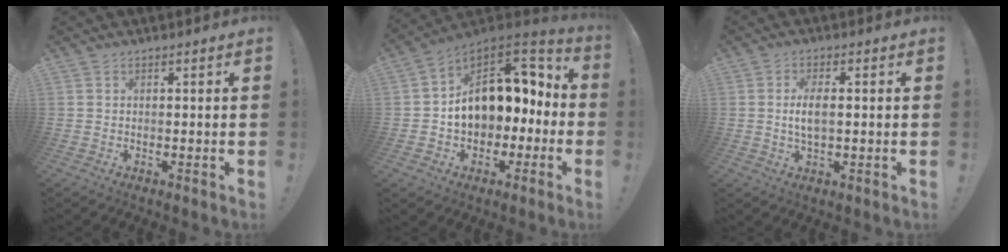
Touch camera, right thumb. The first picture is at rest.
{"total": 16.5, "force": [2.6, 11.7, 11.3], "torque": [-0.153, -0.009, 0.059]}
{"total": 5.1, "force": [0.0, 2.1, 4.7], "torque": [-0.082, -0.001, -0.004]}